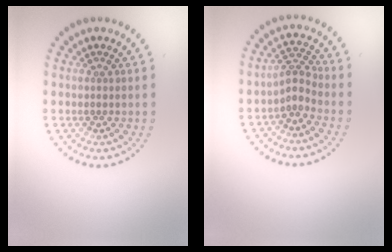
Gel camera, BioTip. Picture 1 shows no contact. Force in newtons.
{"total": 2.0, "press": 1.3, "slide": 1.6}